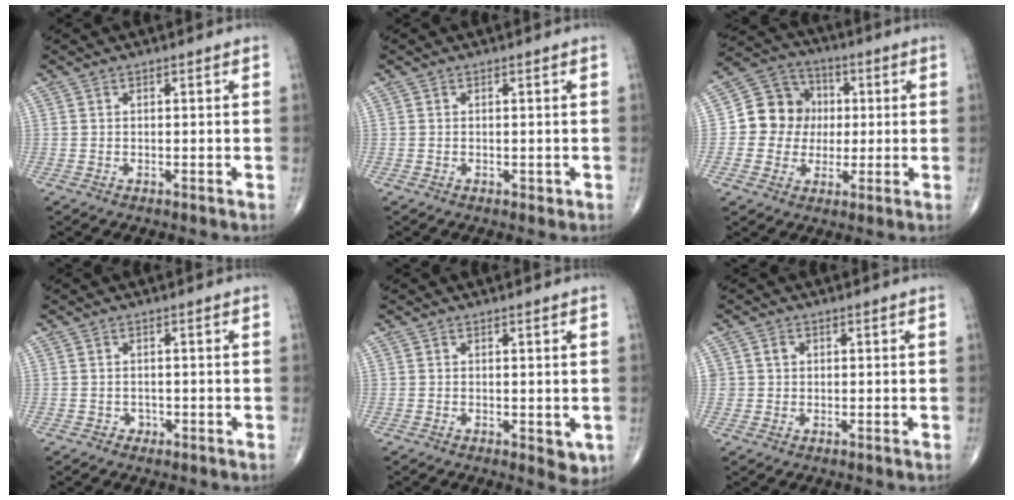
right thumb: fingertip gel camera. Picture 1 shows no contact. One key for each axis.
{"total": 0.6, "fx": -0.1, "fy": 0.4, "fz": 0.4, "tx": -0.003, "ty": 0.000, "tz": -0.001}
{"total": 11.1, "fx": 0.4, "fy": 10.2, "fz": 4.4, "tx": -0.035, "ty": 0.023, "tz": 0.000}
{"total": 1.2, "fx": -0.6, "fy": 1.0, "fz": 0.2, "tx": 0.003, "ty": 0.004, "tz": -0.010}
{"total": 3.2, "fx": -0.5, "fy": 1.5, "fz": 2.8, "tx": -0.024, "ty": -0.007, "tz": -0.004}
{"total": 1.7, "fx": 0.3, "fy": 1.6, "fz": 0.5, "tx": 0.001, "ty": 0.001, "tz": 0.004}